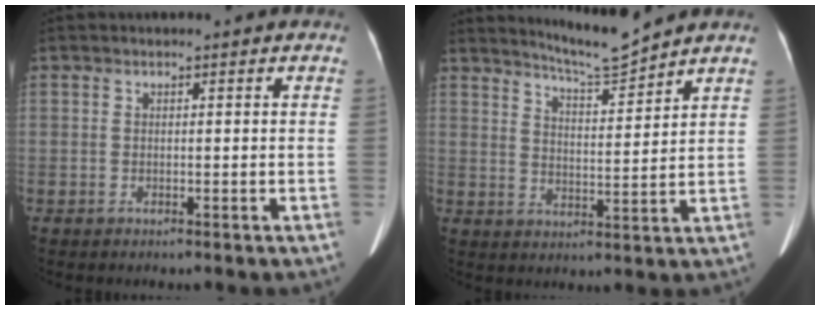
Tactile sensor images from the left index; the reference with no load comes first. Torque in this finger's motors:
{"motor_torque": [-0.33, -0.47, 0.01, 0.00]}